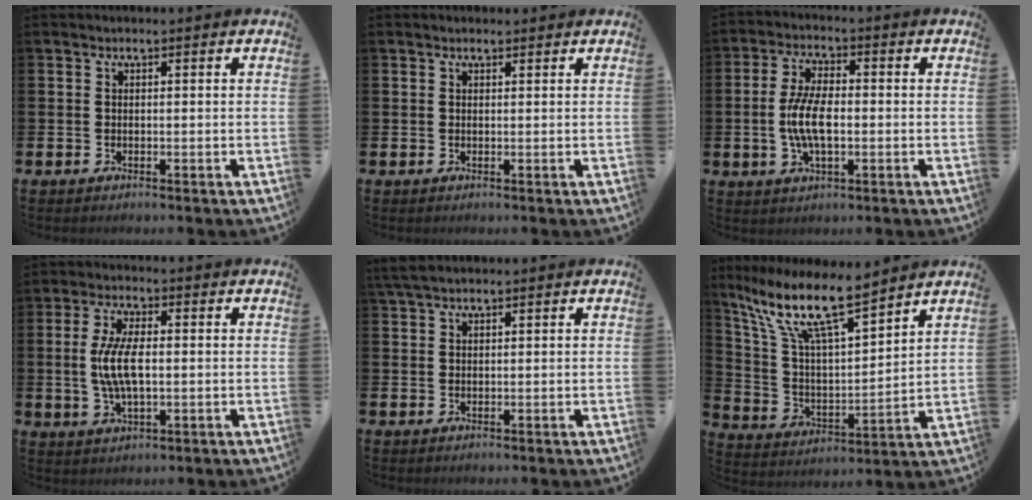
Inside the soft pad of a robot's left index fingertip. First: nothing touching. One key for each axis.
{"total": 0.8, "fx": 0.7, "fy": 0.3, "fz": 0.3, "tx": 0.007, "ty": 0.001, "tz": 0.008}
{"total": 6.6, "fx": -0.6, "fy": 2.8, "fz": 6.0, "tx": -0.122, "ty": 0.000, "tz": -0.017}
{"total": 7.0, "fx": 0.3, "fy": 3.0, "fz": 6.3, "tx": -0.128, "ty": 0.005, "tz": -0.001}
{"total": 2.5, "fx": 2.0, "fy": 0.7, "fz": 1.3, "tx": -0.026, "ty": 0.003, "tz": 0.036}
{"total": 12.4, "fx": 9.6, "fy": 2.4, "fz": 7.4, "tx": -0.179, "ty": -0.049, "tz": 0.166}